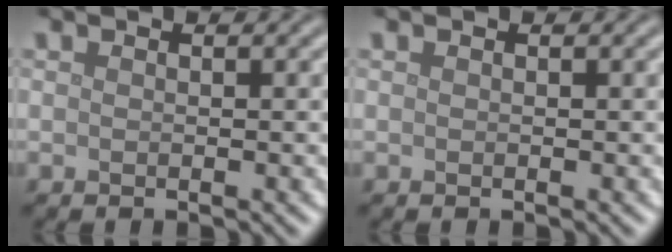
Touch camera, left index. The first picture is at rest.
{"total": 0.0}